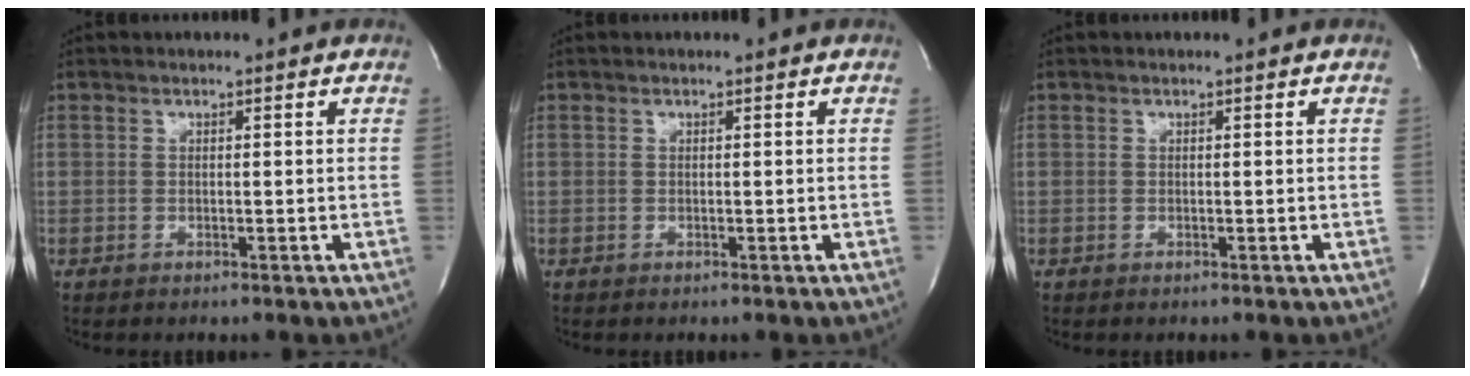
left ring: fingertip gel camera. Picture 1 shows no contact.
{"total": 0.0}
{"total": 0.0}